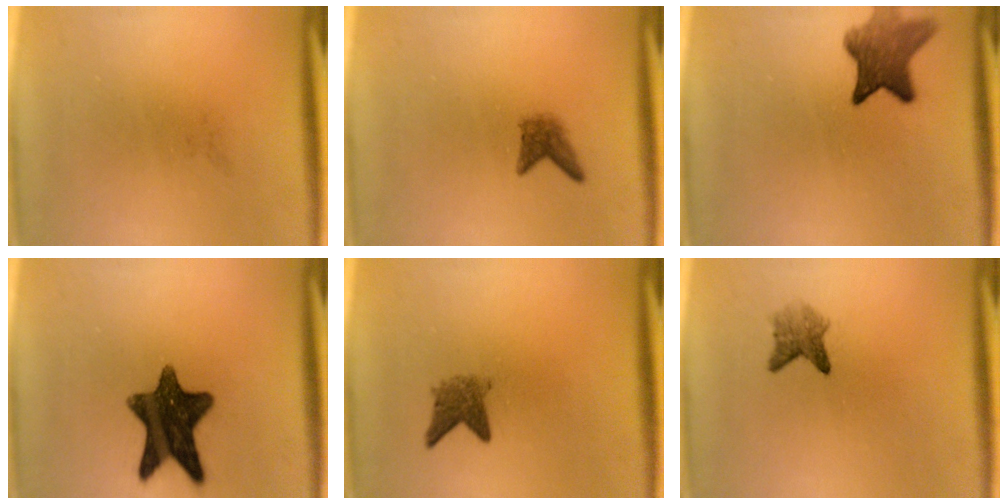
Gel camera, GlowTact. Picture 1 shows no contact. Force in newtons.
{"total": 2.1}
{"total": 7.1}
{"total": 12.8}
{"total": 3.0}
{"total": 2.7}